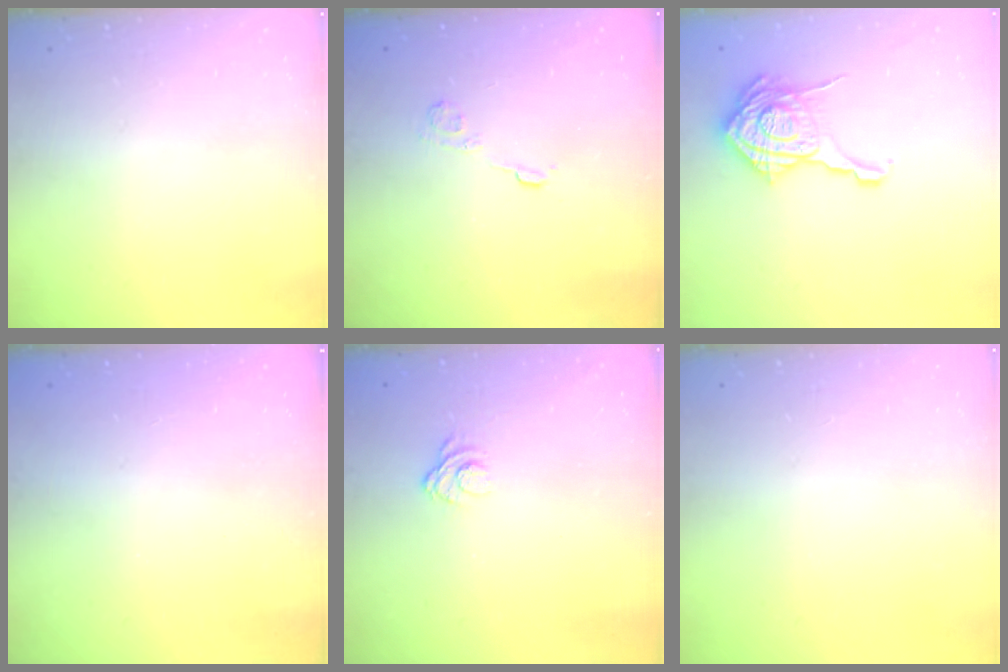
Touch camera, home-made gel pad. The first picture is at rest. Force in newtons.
{"total": 3.6, "press": 3.4, "slide": 1.2}
{"total": 17.3, "press": 17.3, "slide": 0.6}
{"total": 2.3, "press": 2.2, "slide": 0.8}
{"total": 5.1, "press": 4.9, "slide": 1.3}
{"total": 0.0}